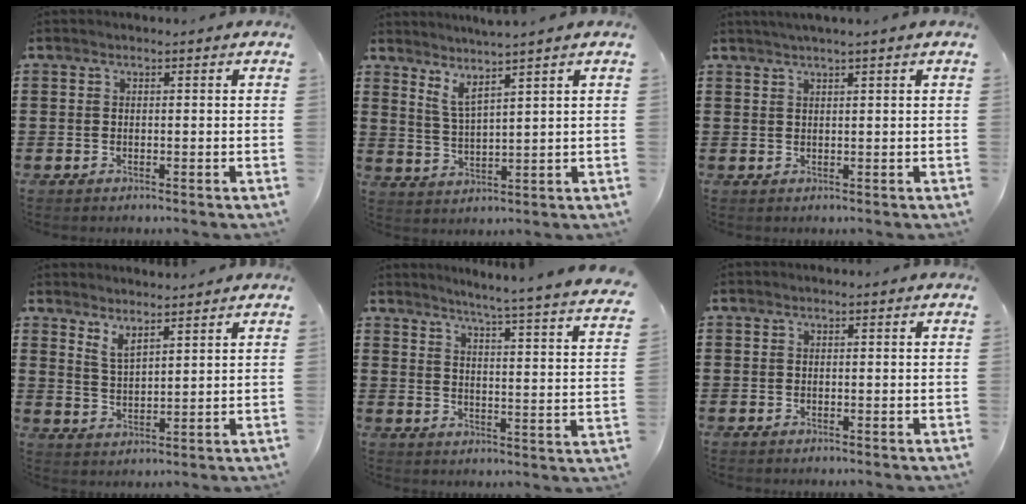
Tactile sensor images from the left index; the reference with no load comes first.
{"total": 3.7, "force": [3.1, -0.2, 2.0], "torque": [-0.050, -0.015, 0.053]}
{"total": 1.5, "force": [1.2, -0.4, 0.8], "torque": [-0.015, -0.001, 0.023]}
{"total": 3.6, "force": [3.4, 0.7, 1.1], "torque": [-0.030, -0.010, 0.062]}
{"total": 4.7, "force": [4.0, -1.5, 2.0], "torque": [-0.051, -0.050, 0.056]}
{"total": 0.0}